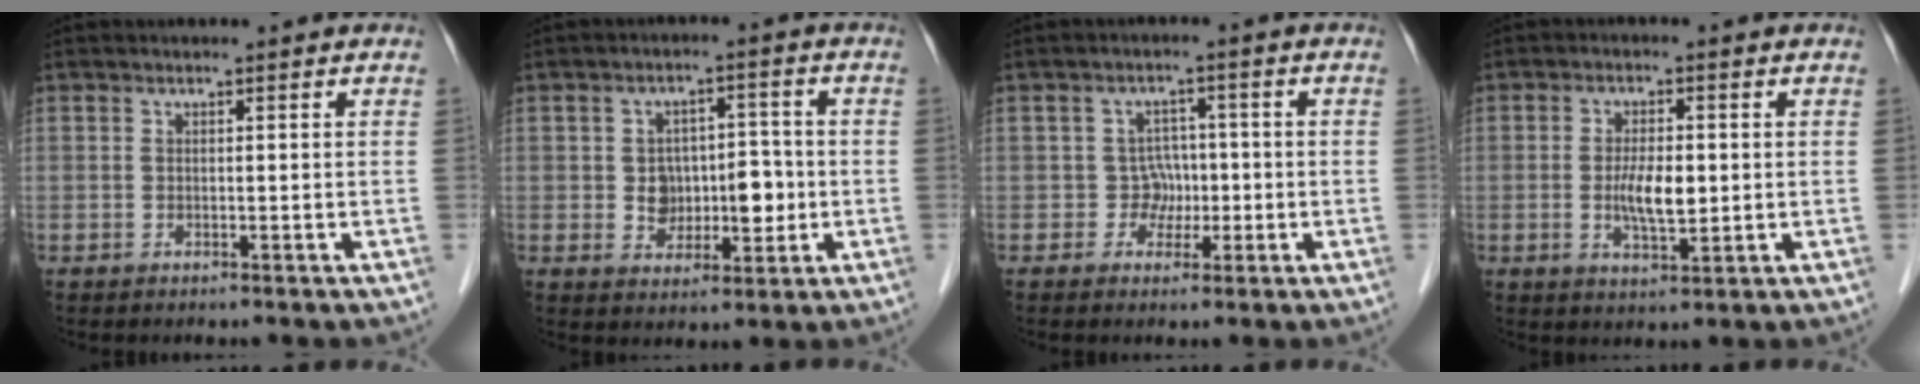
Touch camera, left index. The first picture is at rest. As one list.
[{"total": 6.9, "force": [-0.7, 4.7, 5.1], "torque": [-0.075, 0.020, -0.002]}, {"total": 3.3, "force": [-0.8, 3.2, 0.5], "torque": [0.003, 0.010, -0.011]}, {"total": 5.3, "force": [-0.4, 1.8, 5.0], "torque": [-0.098, -0.004, -0.004]}]